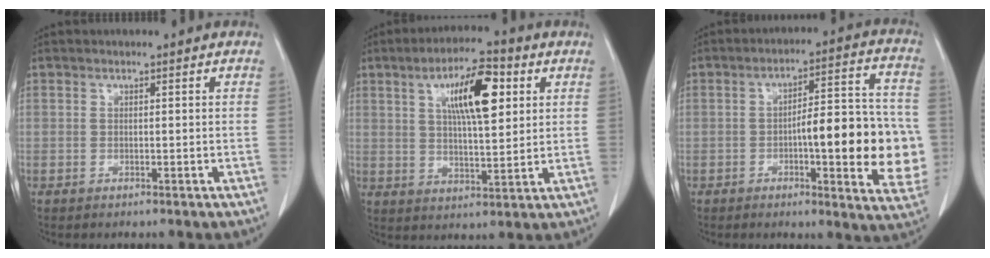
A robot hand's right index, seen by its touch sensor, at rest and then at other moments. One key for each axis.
{"total": 11.2, "fx": 3.9, "fy": 2.9, "fz": 10.1, "tx": -0.174, "ty": 0.013, "tz": 0.066}
{"total": 16.9, "fx": -2.4, "fy": 3.8, "fz": 16.3, "tx": -0.187, "ty": 0.022, "tz": -0.025}